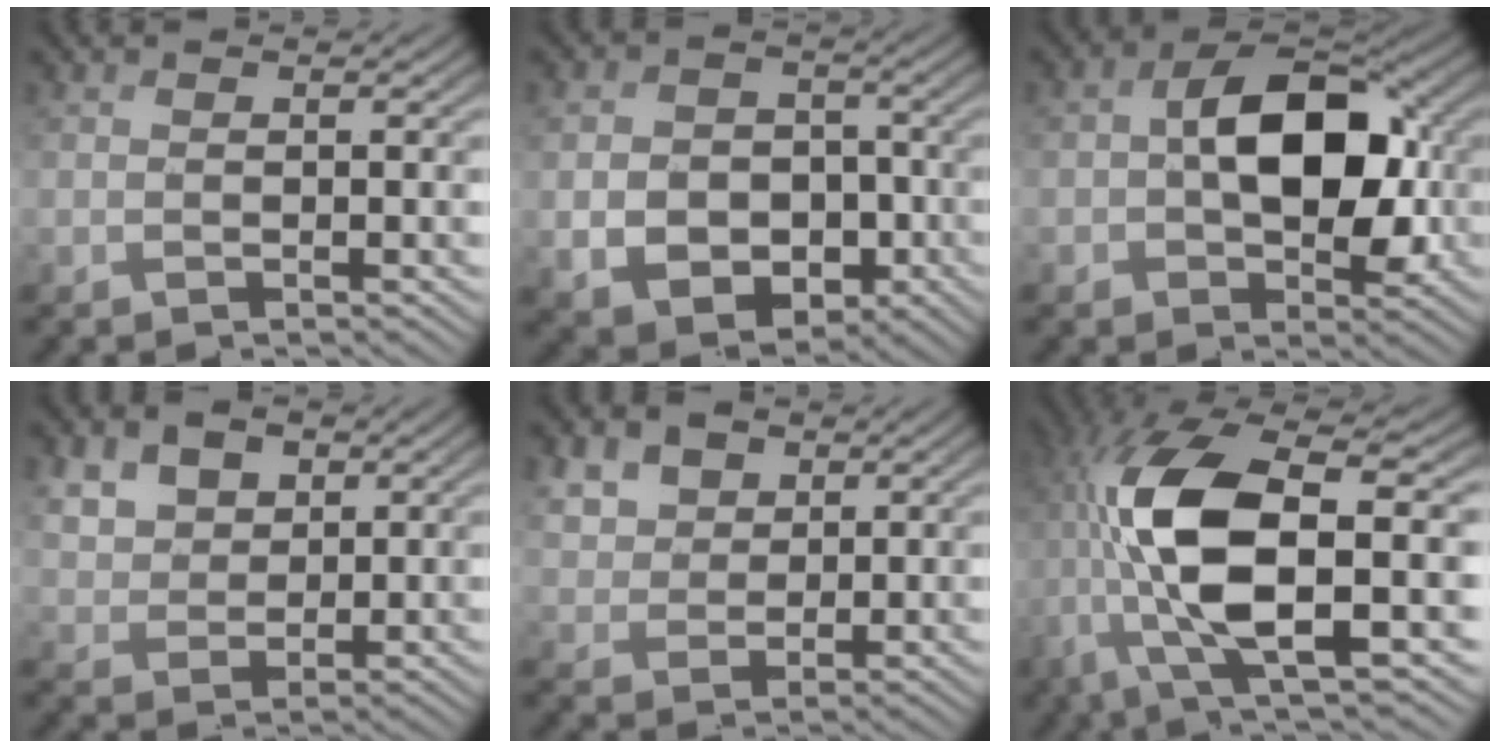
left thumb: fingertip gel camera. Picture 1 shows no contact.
{"total": 8.8, "force": [-2.4, 6.9, 4.9], "torque": [-0.107, -0.024, -0.046]}
{"total": 11.5, "force": [0.3, 7.4, 8.7], "torque": [-0.136, 0.006, 0.001]}
{"total": 6.4, "force": [3.0, 4.6, 3.3], "torque": [-0.097, 0.003, 0.053]}
{"total": 5.9, "force": [2.9, 4.3, 2.8], "torque": [-0.092, 0.005, 0.052]}
{"total": 14.7, "force": [-0.5, 5.1, 13.8], "torque": [-0.302, 0.002, -0.006]}